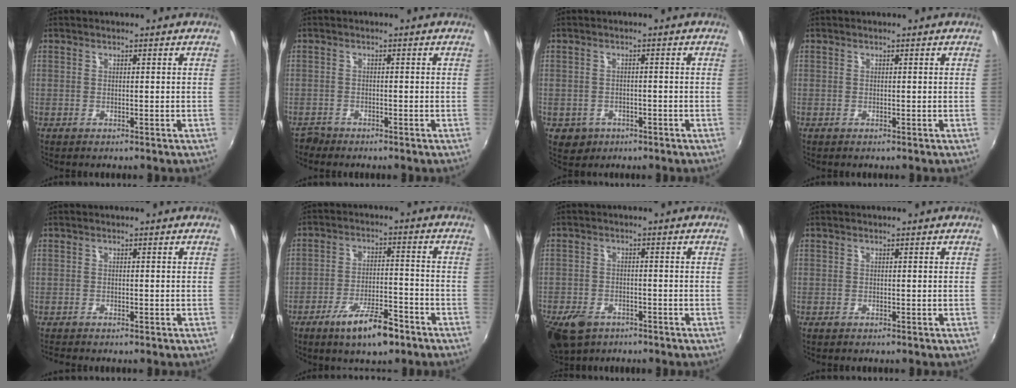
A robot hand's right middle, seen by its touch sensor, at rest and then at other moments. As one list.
[{"total": 1.8, "force": [-1.7, 0.8, -0.1], "torque": [-0.003, -0.001, -0.035]}, {"total": 5.1, "force": [-2.0, 4.3, 1.7], "torque": [-0.046, -0.005, -0.021]}, {"total": 0.0}, {"total": 0.9, "force": [-0.8, 0.3, 0.3], "torque": [-0.008, -0.004, -0.018]}, {"total": 9.9, "force": [-6.6, 2.9, 6.9], "torque": [-0.136, -0.007, -0.106]}, {"total": 7.8, "force": [-5.1, 4.7, 3.5], "torque": [-0.095, -0.010, -0.088]}, {"total": 0.0}]